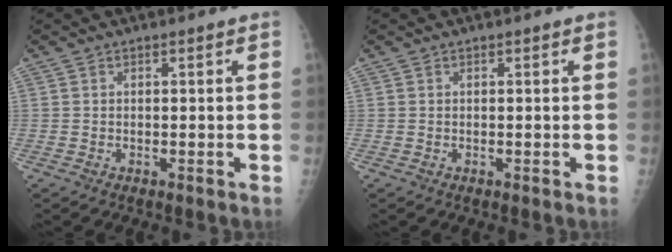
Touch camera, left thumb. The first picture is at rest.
{"total": 0.0}